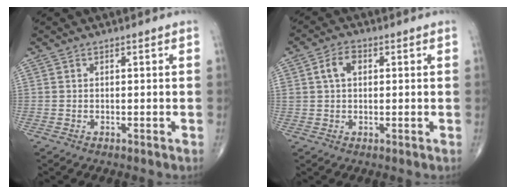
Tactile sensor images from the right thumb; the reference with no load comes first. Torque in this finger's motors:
{"motor_torque": [-0.54, 0.46, 0.46, 0.01, 0.02]}